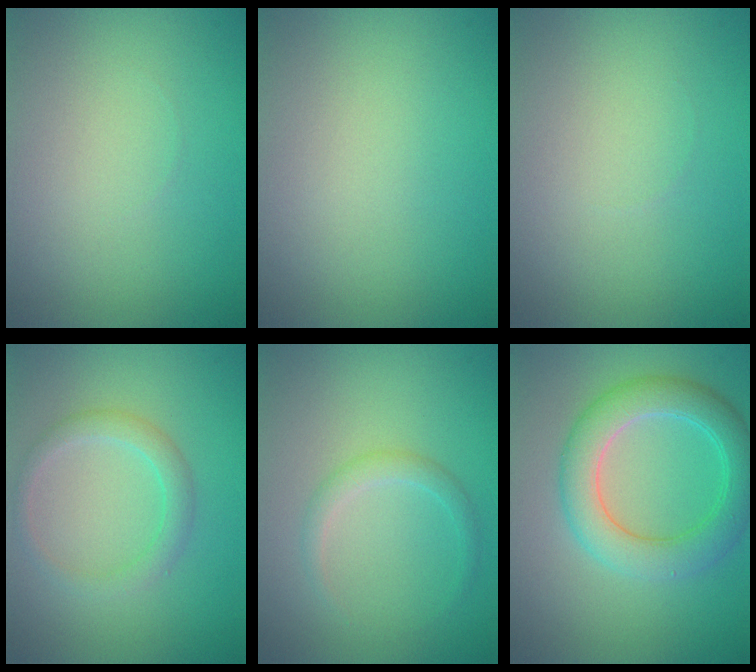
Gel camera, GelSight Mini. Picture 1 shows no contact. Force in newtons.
{"total": 0.0}
{"total": 0.0}
{"total": 2.1, "press": 2.1, "slide": 0.1}
{"total": 1.5, "press": 1.5, "slide": 0.1}
{"total": 5.3, "press": 5.3, "slide": 0.3}